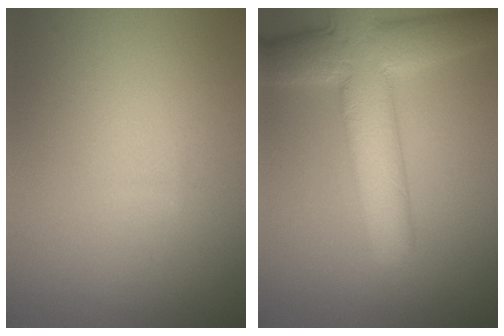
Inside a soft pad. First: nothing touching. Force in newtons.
{"total": 8.2, "press": 8.2, "slide": 0.4}